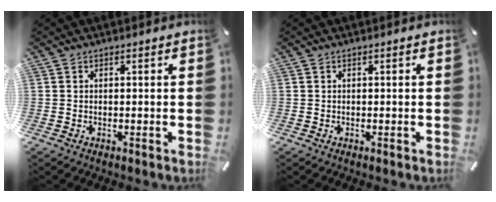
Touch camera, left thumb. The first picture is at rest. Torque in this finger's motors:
{"motor_torque": [-0.18, -0.21, 0.04, 0.03, 0.00]}